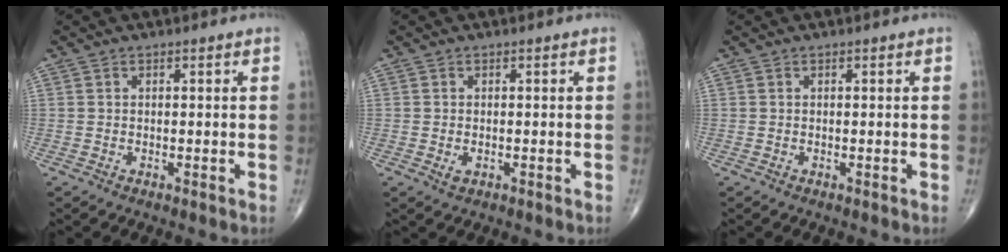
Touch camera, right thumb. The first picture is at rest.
{"total": 1.2, "force": [-0.2, 0.8, 0.9], "torque": [-0.014, 0.000, -0.001]}
{"total": 0.0}